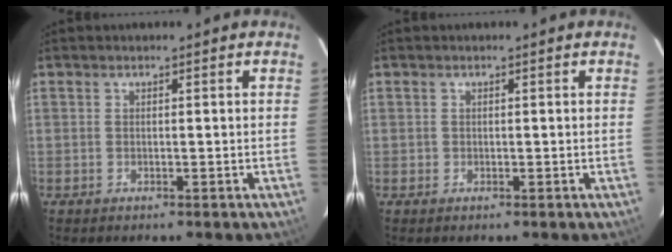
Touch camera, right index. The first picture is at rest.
{"total": 0.8, "force": [-0.1, 0.8, -0.1], "torque": [0.002, 0.003, 0.000]}